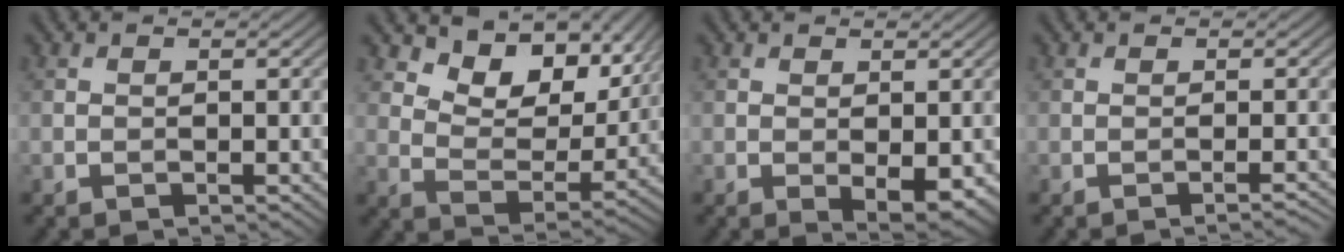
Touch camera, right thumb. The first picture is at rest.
{"total": 10.3, "force": [6.8, 5.5, 5.4], "torque": [-0.108, -0.009, 0.110]}
{"total": 3.1, "force": [-0.4, 1.4, 2.8], "torque": [-0.044, -0.008, 0.000]}
{"total": 1.4, "force": [-0.6, 0.2, 1.2], "torque": [-0.010, 0.004, -0.020]}